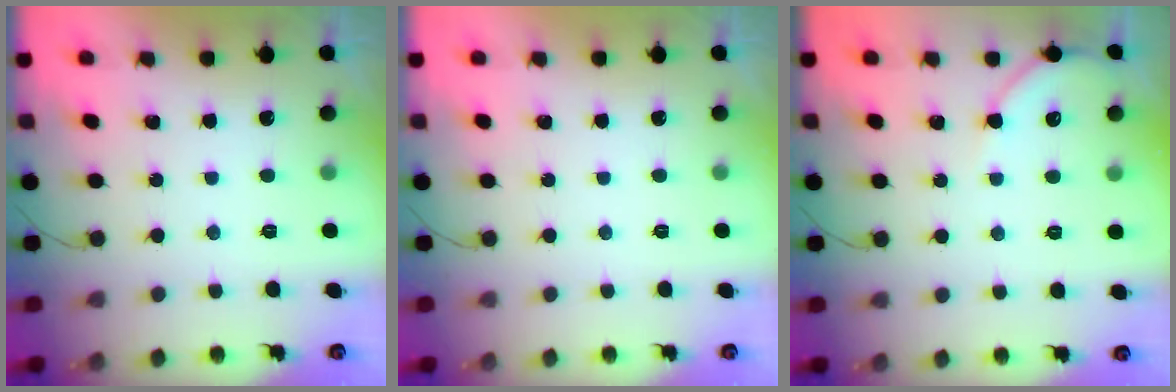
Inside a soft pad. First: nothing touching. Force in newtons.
{"total": 0.0}
{"total": 6.7, "press": 6.6, "slide": 0.9}